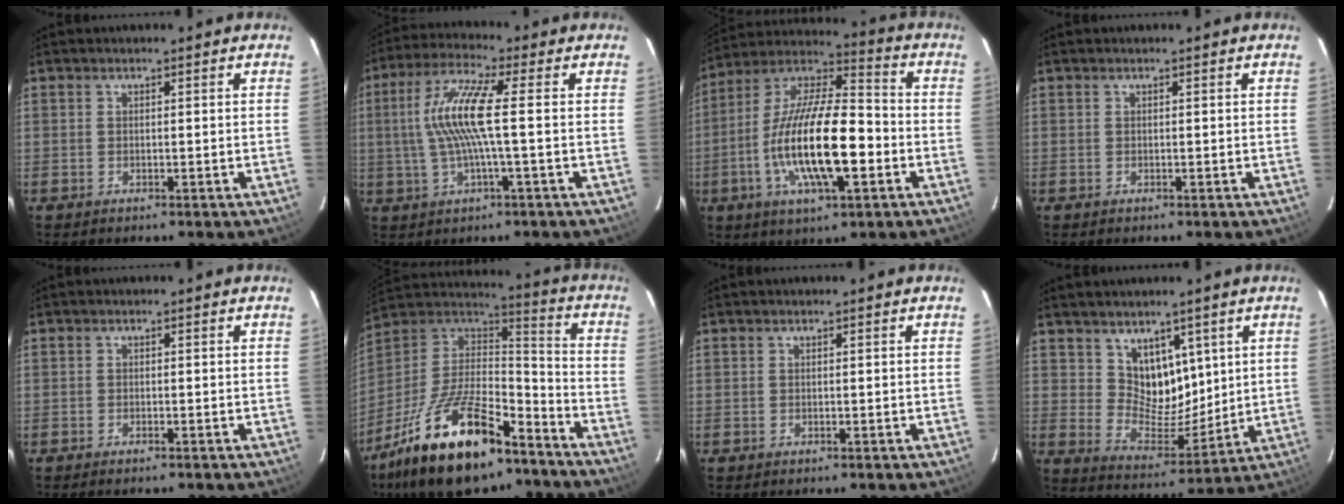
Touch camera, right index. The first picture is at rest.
{"total": 10.4, "force": [0.2, 0.6, 10.4], "torque": [-0.210, 0.007, 0.004]}
{"total": 19.6, "force": [-4.9, 6.1, 17.9], "torque": [-0.342, -0.005, -0.097]}
{"total": 0.0}
{"total": 1.1, "force": [-1.0, 0.2, 0.5], "torque": [-0.014, -0.001, -0.020]}
{"total": 25.9, "force": [-16.7, 9.9, 17.1], "torque": [-0.334, -0.017, -0.277]}
{"total": 0.0}
{"total": 9.2, "force": [4.9, 6.7, 4.1], "torque": [-0.062, -0.003, 0.100]}